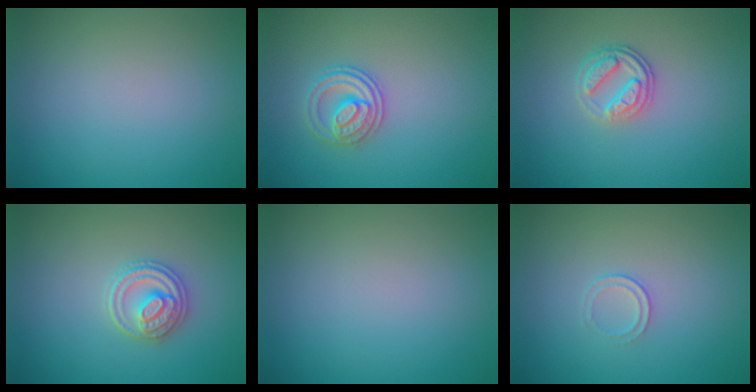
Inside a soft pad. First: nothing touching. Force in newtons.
{"total": 2.6, "press": 2.5, "slide": 0.7}
{"total": 2.8, "press": 2.4, "slide": 1.3}
{"total": 2.8, "press": 2.7, "slide": 0.6}
{"total": 0.0}
{"total": 1.0, "press": 0.5, "slide": 0.9}